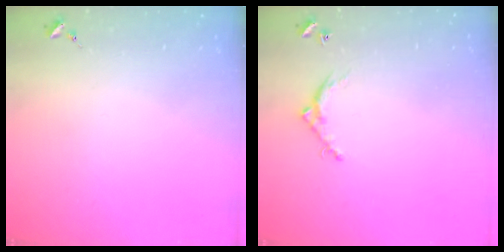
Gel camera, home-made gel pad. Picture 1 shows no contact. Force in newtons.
{"total": 6.0, "press": 6.0, "slide": 0.3}